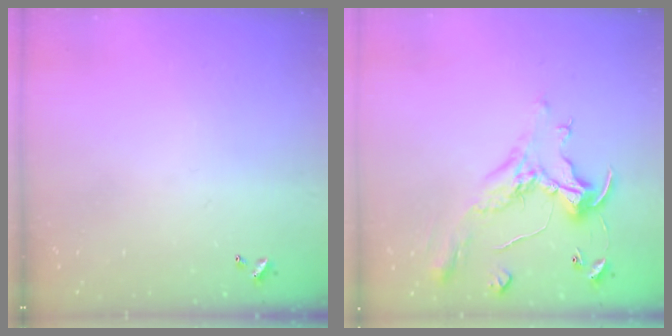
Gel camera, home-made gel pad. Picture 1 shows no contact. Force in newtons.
{"total": 0.9, "press": 0.2, "slide": 0.9}